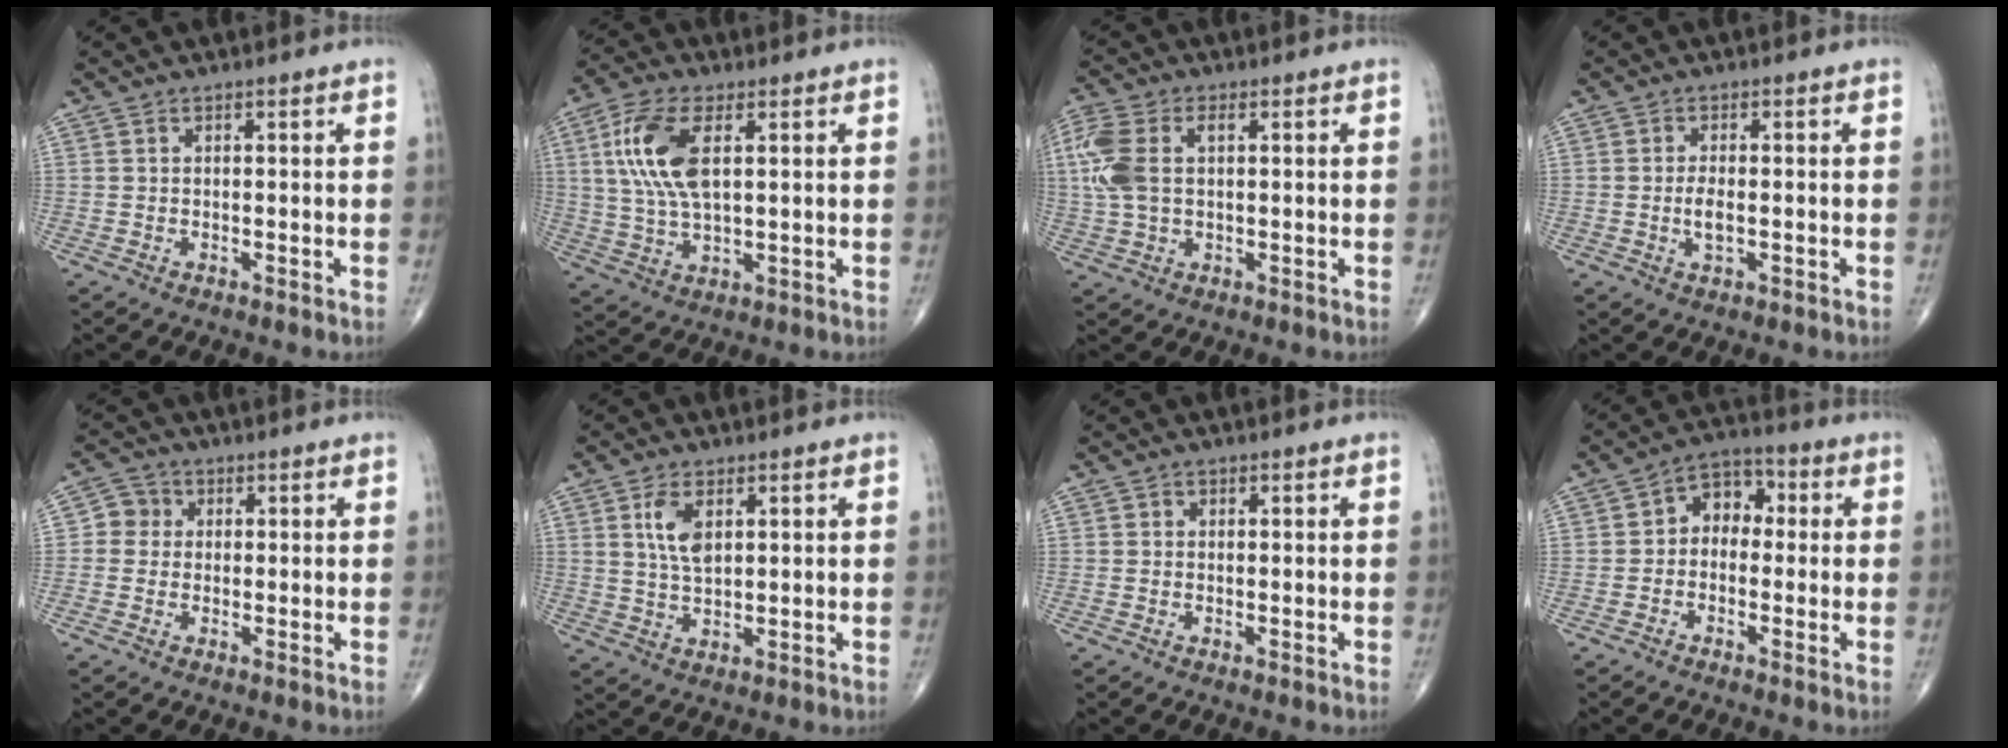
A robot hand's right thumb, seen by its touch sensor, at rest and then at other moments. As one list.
[{"total": 12.2, "force": [3.2, 5.6, 10.4], "torque": [-0.226, 0.000, 0.065]}, {"total": 10.6, "force": [2.0, 6.2, 8.4], "torque": [-0.215, 0.018, 0.041]}, {"total": 3.0, "force": [-0.5, 1.3, 2.7], "torque": [-0.051, 0.000, -0.008]}, {"total": 3.7, "force": [0.3, 3.6, 1.0], "torque": [0.008, 0.008, -0.005]}, {"total": 6.0, "force": [2.1, 3.1, 4.8], "torque": [-0.091, -0.009, 0.044]}, {"total": 0.6, "force": [0.1, 0.6, 0.2], "torque": [0.003, 0.001, -0.001]}, {"total": 6.8, "force": [0.0, 5.1, 4.5], "torque": [-0.037, 0.028, -0.016]}]